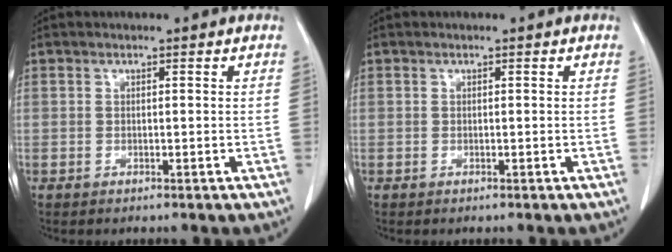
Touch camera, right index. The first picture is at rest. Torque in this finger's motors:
{"motor_torque": [0.00, 0.00, 0.00, 0.00]}